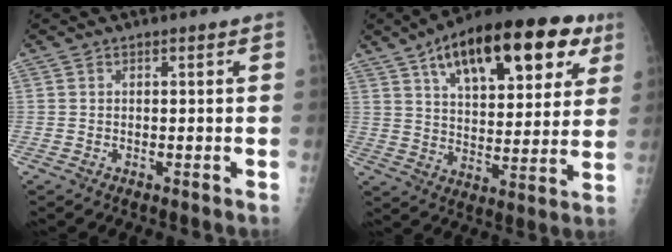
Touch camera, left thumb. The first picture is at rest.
{"total": 25.1, "force": [12.5, 11.2, 18.7], "torque": [-0.248, -0.006, 0.188]}